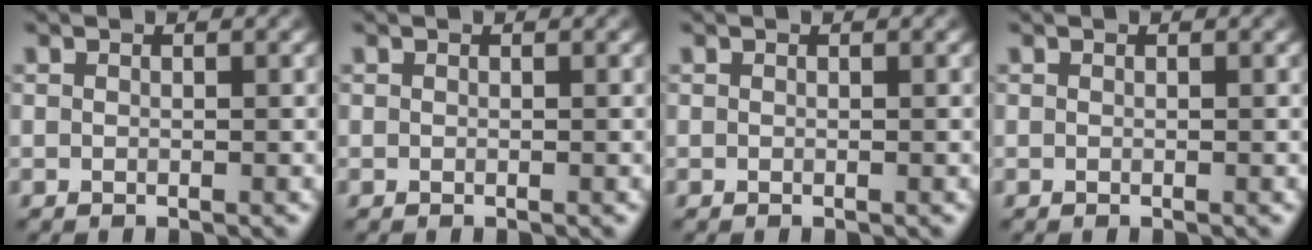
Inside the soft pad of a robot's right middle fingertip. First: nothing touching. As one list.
[{"total": 0.0}, {"total": 0.0}, {"total": 0.0}]